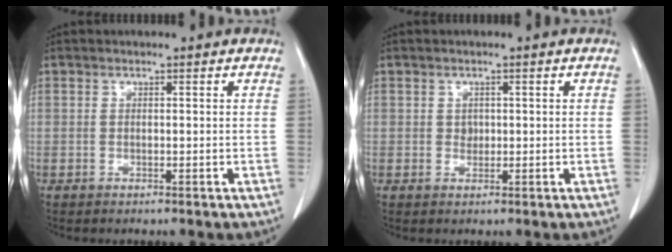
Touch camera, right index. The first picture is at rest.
{"total": 1.1, "force": [0.1, 0.9, 0.5], "torque": [-0.007, 0.001, 0.003]}